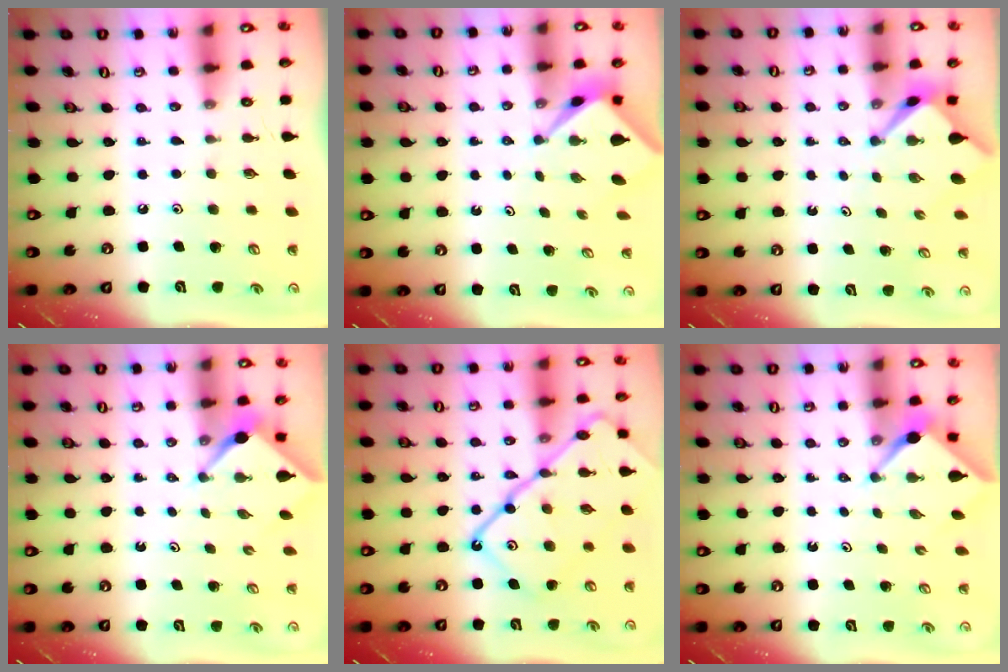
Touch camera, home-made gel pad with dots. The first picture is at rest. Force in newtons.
{"total": 2.3, "press": 2.3, "slide": 0.2}
{"total": 2.4, "press": 2.4, "slide": 0.2}
{"total": 2.6, "press": 2.6, "slide": 0.2}
{"total": 20.3, "press": 20.2, "slide": 1.8}
{"total": 2.6, "press": 2.6, "slide": 0.2}